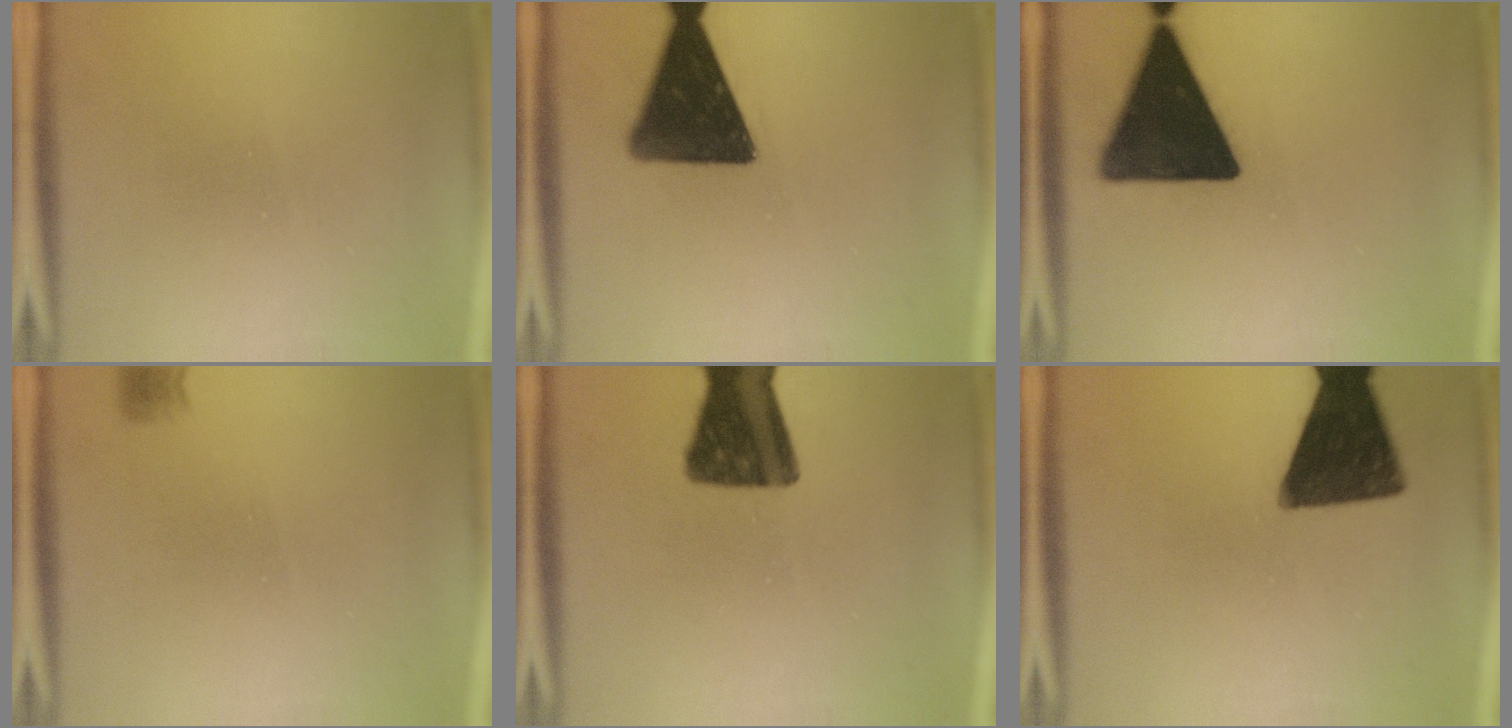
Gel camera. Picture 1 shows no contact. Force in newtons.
{"total": 15.3}
{"total": 17.5}
{"total": 2.9}
{"total": 14.5}
{"total": 15.1}